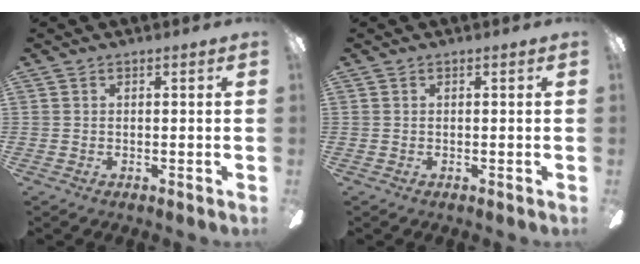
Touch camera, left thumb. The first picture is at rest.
{"total": 0.0}